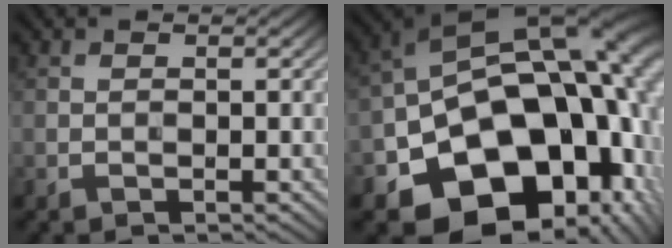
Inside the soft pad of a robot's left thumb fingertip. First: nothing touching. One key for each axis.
{"total": 20.8, "fx": -7.8, "fy": 14.3, "fz": 13.0, "tx": -0.204, "ty": -0.036, "tz": -0.108}